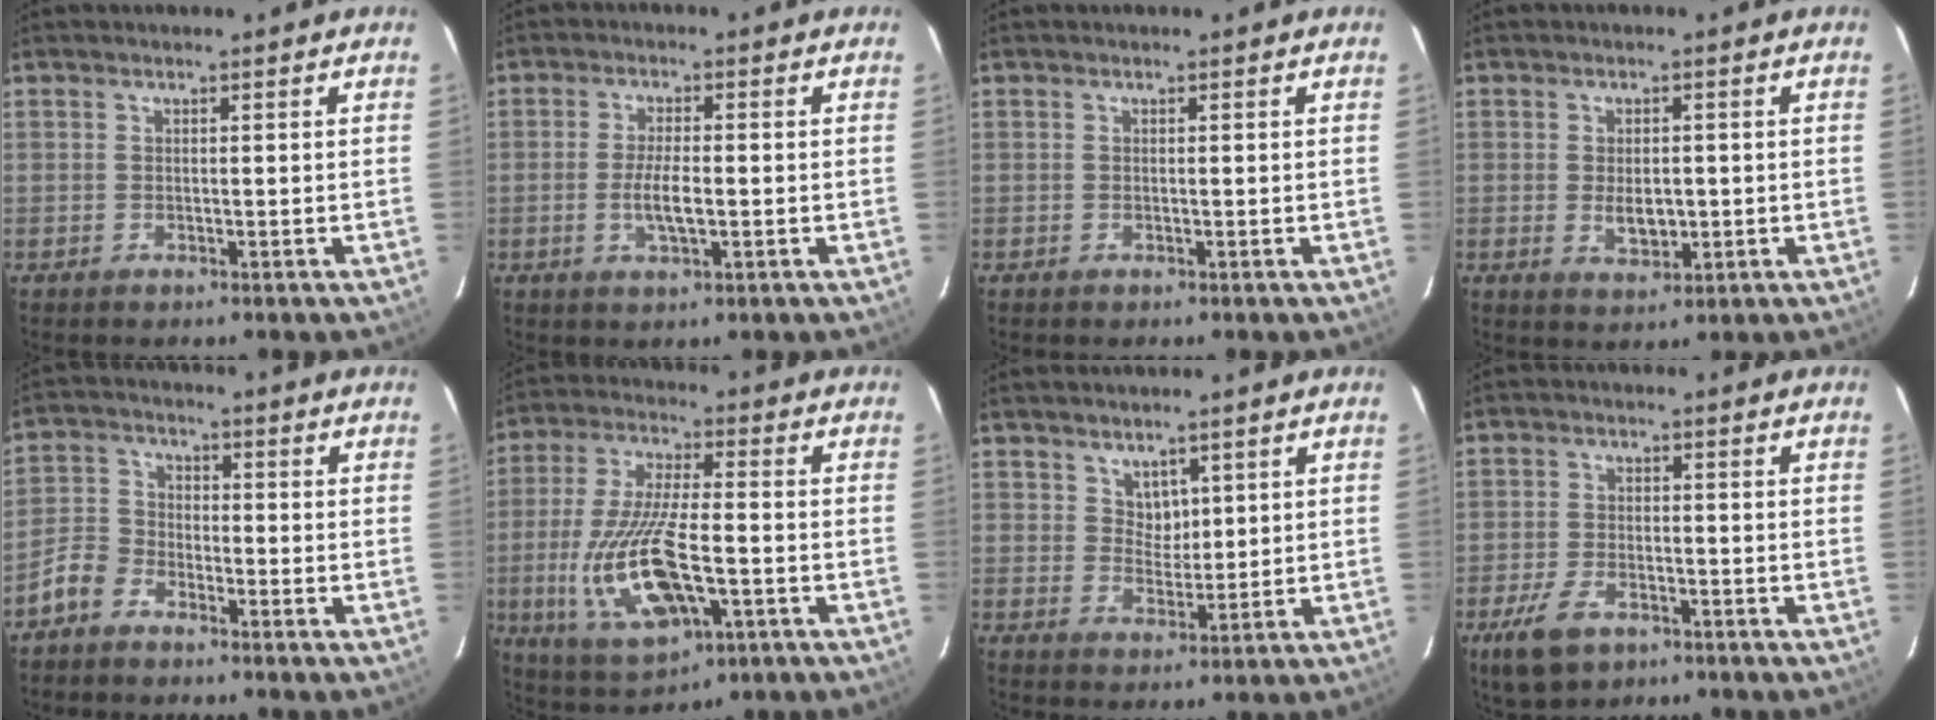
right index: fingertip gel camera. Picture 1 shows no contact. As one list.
[{"total": 4.9, "force": [-1.0, 1.3, 4.6], "torque": [-0.092, -0.003, -0.017]}, {"total": 0.0}, {"total": 4.6, "force": [-0.5, 2.8, 3.6], "torque": [-0.064, -0.005, -0.001]}, {"total": 6.4, "force": [-4.8, 3.5, 2.4], "torque": [-0.060, 0.019, -0.108]}, {"total": 16.7, "force": [-5.2, 6.1, 14.7], "torque": [-0.315, -0.013, -0.091]}, {"total": 3.4, "force": [2.2, 2.5, 0.8], "torque": [-0.005, 0.001, 0.043]}, {"total": 7.6, "force": [-4.6, 4.2, 4.4], "torque": [-0.115, -0.009, -0.081]}]